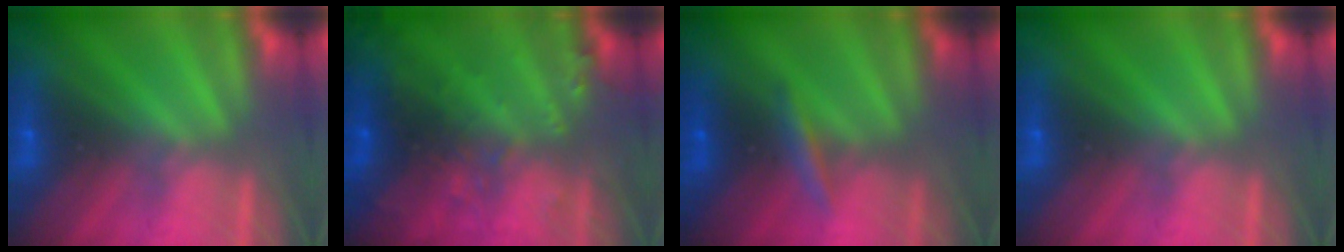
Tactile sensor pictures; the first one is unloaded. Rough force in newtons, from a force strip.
{"total": 7.8}
{"total": 2.4}
{"total": 0.0}